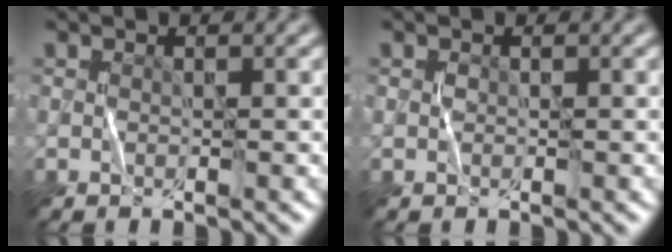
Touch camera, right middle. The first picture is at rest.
{"total": 0.0}